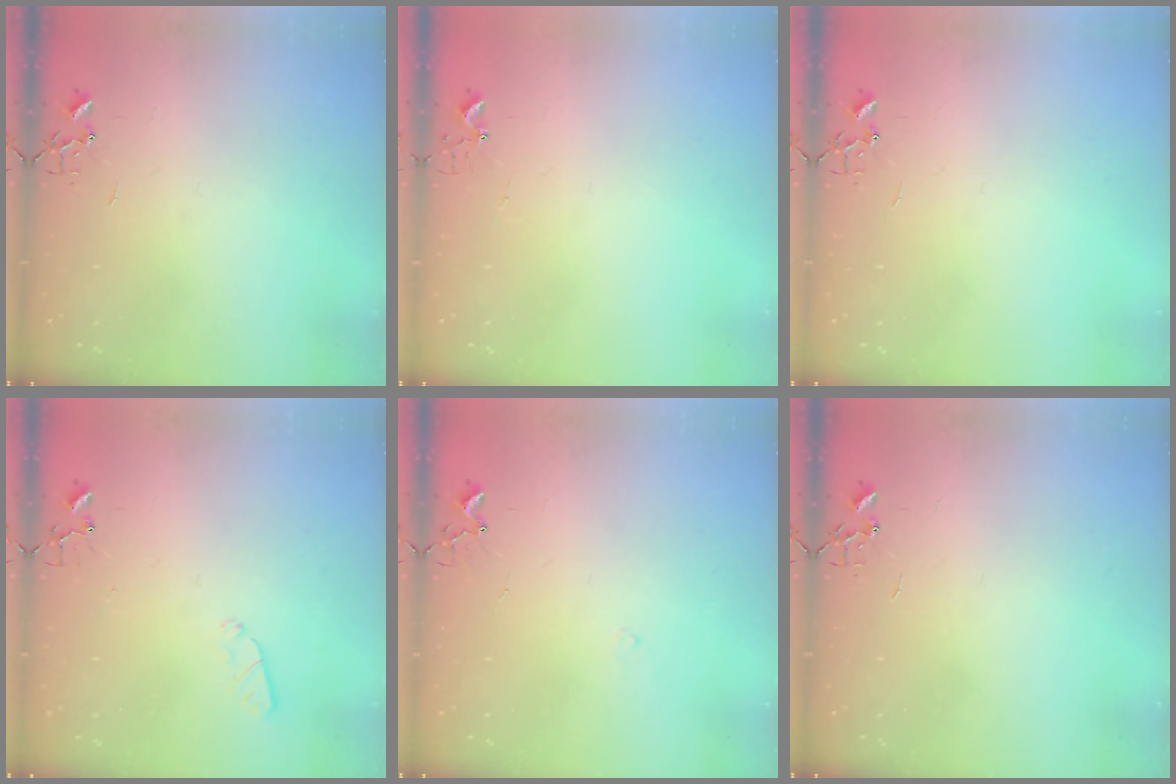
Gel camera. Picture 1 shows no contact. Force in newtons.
{"total": 2.7, "press": 2.7, "slide": 0.3}
{"total": 0.0}
{"total": 3.6, "press": 3.5, "slide": 0.6}
{"total": 6.5, "press": 6.5, "slide": 0.7}
{"total": 0.0}